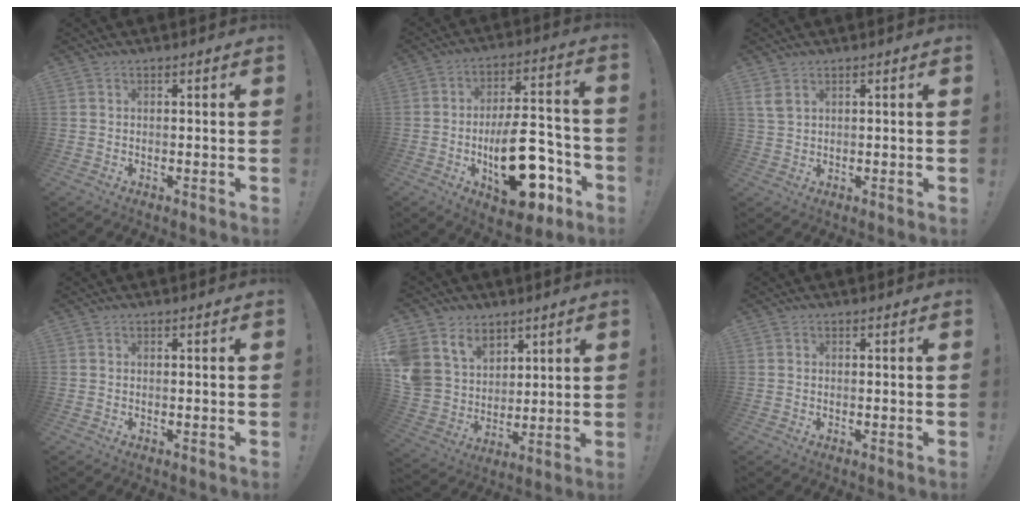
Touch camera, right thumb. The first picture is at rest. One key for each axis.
{"total": 20.7, "fx": -6.9, "fy": 10.1, "fz": 16.7, "tx": -0.259, "ty": 0.053, "tz": -0.098}
{"total": 3.2, "fx": 1.8, "fy": 1.4, "fz": 2.2, "tx": -0.045, "ty": -0.004, "tz": 0.035}
{"total": 0.0}
{"total": 10.8, "fx": 6.5, "fy": 8.2, "fz": 2.7, "tx": -0.063, "ty": -0.045, "tz": 0.137}
{"total": 0.0}